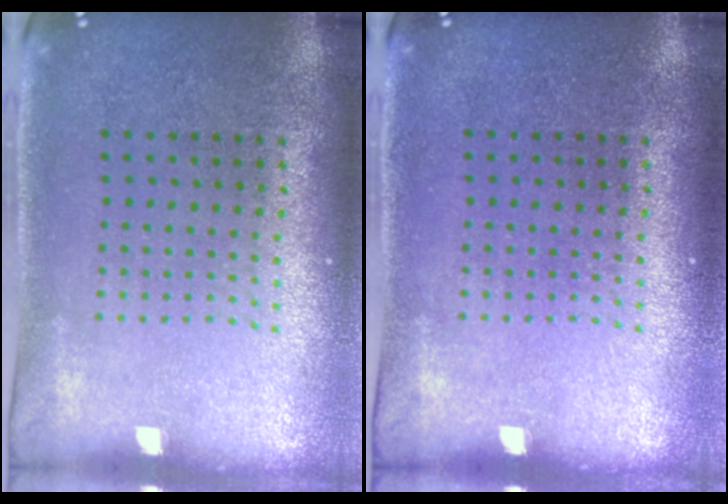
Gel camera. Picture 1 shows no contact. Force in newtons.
{"total": 0.0}